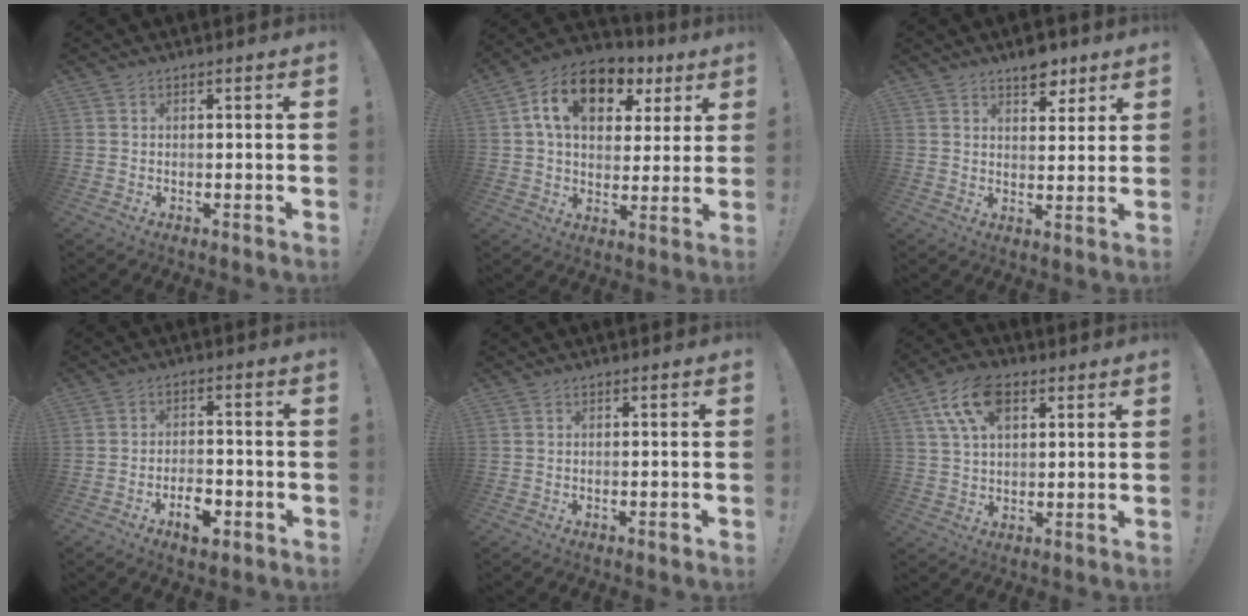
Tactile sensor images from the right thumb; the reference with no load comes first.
{"total": 15.8, "force": [6.9, 10.1, 10.1], "torque": [-0.164, -0.022, 0.124]}
{"total": 6.8, "force": [5.1, 3.2, 3.2], "torque": [-0.023, -0.032, 0.087]}
{"total": 7.3, "force": [-3.9, 4.1, 4.6], "torque": [-0.057, 0.022, -0.063]}
{"total": 0.8, "force": [-0.5, 0.0, 0.6], "torque": [-0.014, 0.002, -0.008]}
{"total": 12.3, "force": [5.4, 7.1, 8.4], "torque": [-0.151, -0.006, 0.101]}